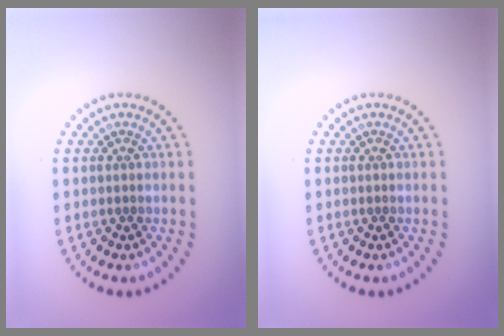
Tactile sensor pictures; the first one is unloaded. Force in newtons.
{"total": 0.0}